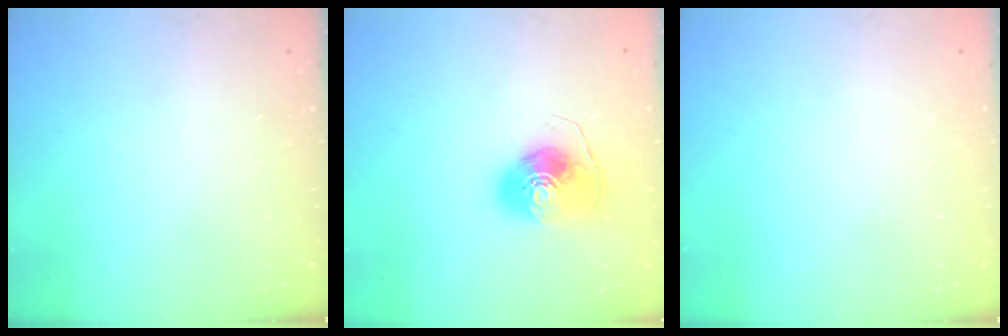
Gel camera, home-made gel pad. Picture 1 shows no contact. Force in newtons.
{"total": 8.9, "press": 8.9, "slide": 0.8}
{"total": 0.0}